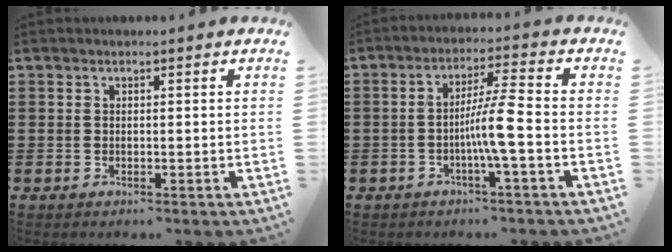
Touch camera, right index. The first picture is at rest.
{"total": 6.5, "force": [-1.8, -0.1, 6.3], "torque": [-0.118, -0.003, -0.040]}